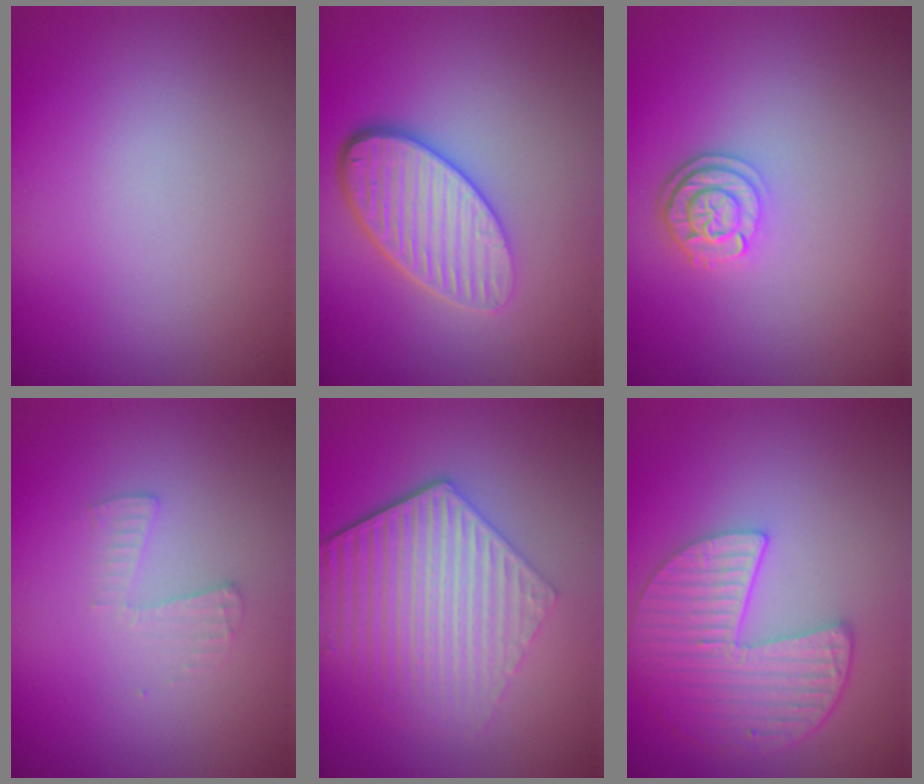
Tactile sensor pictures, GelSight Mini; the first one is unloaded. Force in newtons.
{"total": 5.1, "press": 3.7, "slide": 3.5}
{"total": 2.6, "press": 2.2, "slide": 1.4}
{"total": 1.4, "press": 1.4, "slide": 0.1}
{"total": 6.2, "press": 4.5, "slide": 4.2}
{"total": 5.6, "press": 4.2, "slide": 3.7}